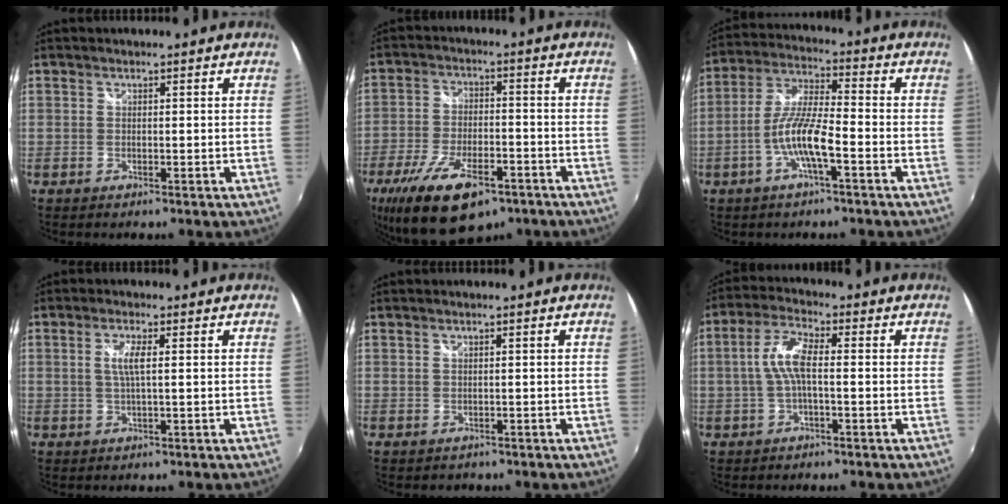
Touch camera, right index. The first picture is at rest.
{"total": 17.3, "force": [-11.0, 6.9, 11.4], "torque": [-0.239, -0.041, -0.181]}
{"total": 9.3, "force": [-3.8, 1.3, 8.4], "torque": [-0.181, 0.002, -0.072]}
{"total": 3.3, "force": [0.5, 0.3, 3.2], "torque": [-0.063, -0.001, 0.008]}
{"total": 0.9, "force": [-0.2, 0.8, 0.1], "torque": [0.000, -0.002, 0.000]}
{"total": 6.4, "force": [-0.5, 1.6, 6.1], "torque": [-0.130, 0.013, -0.010]}